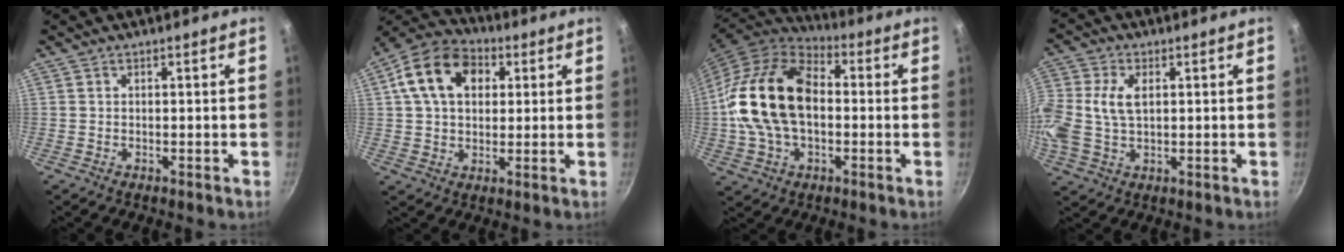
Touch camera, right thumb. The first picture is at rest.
{"total": 14.5, "force": [4.1, 10.3, 9.2], "torque": [-0.139, 0.017, 0.053]}
{"total": 21.2, "force": [-0.2, 13.9, 16.0], "torque": [-0.289, 0.036, -0.012]}
{"total": 12.7, "force": [1.7, 8.4, 9.4], "torque": [-0.214, 0.016, 0.026]}